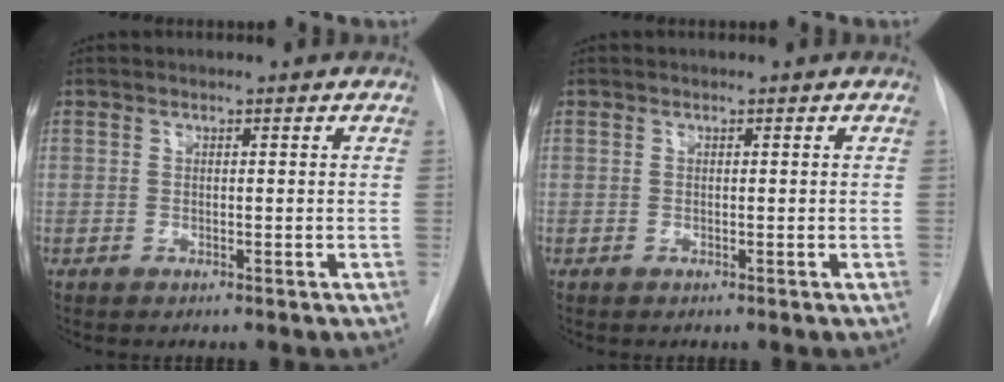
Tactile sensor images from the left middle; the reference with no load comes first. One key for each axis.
{"total": 0.0}